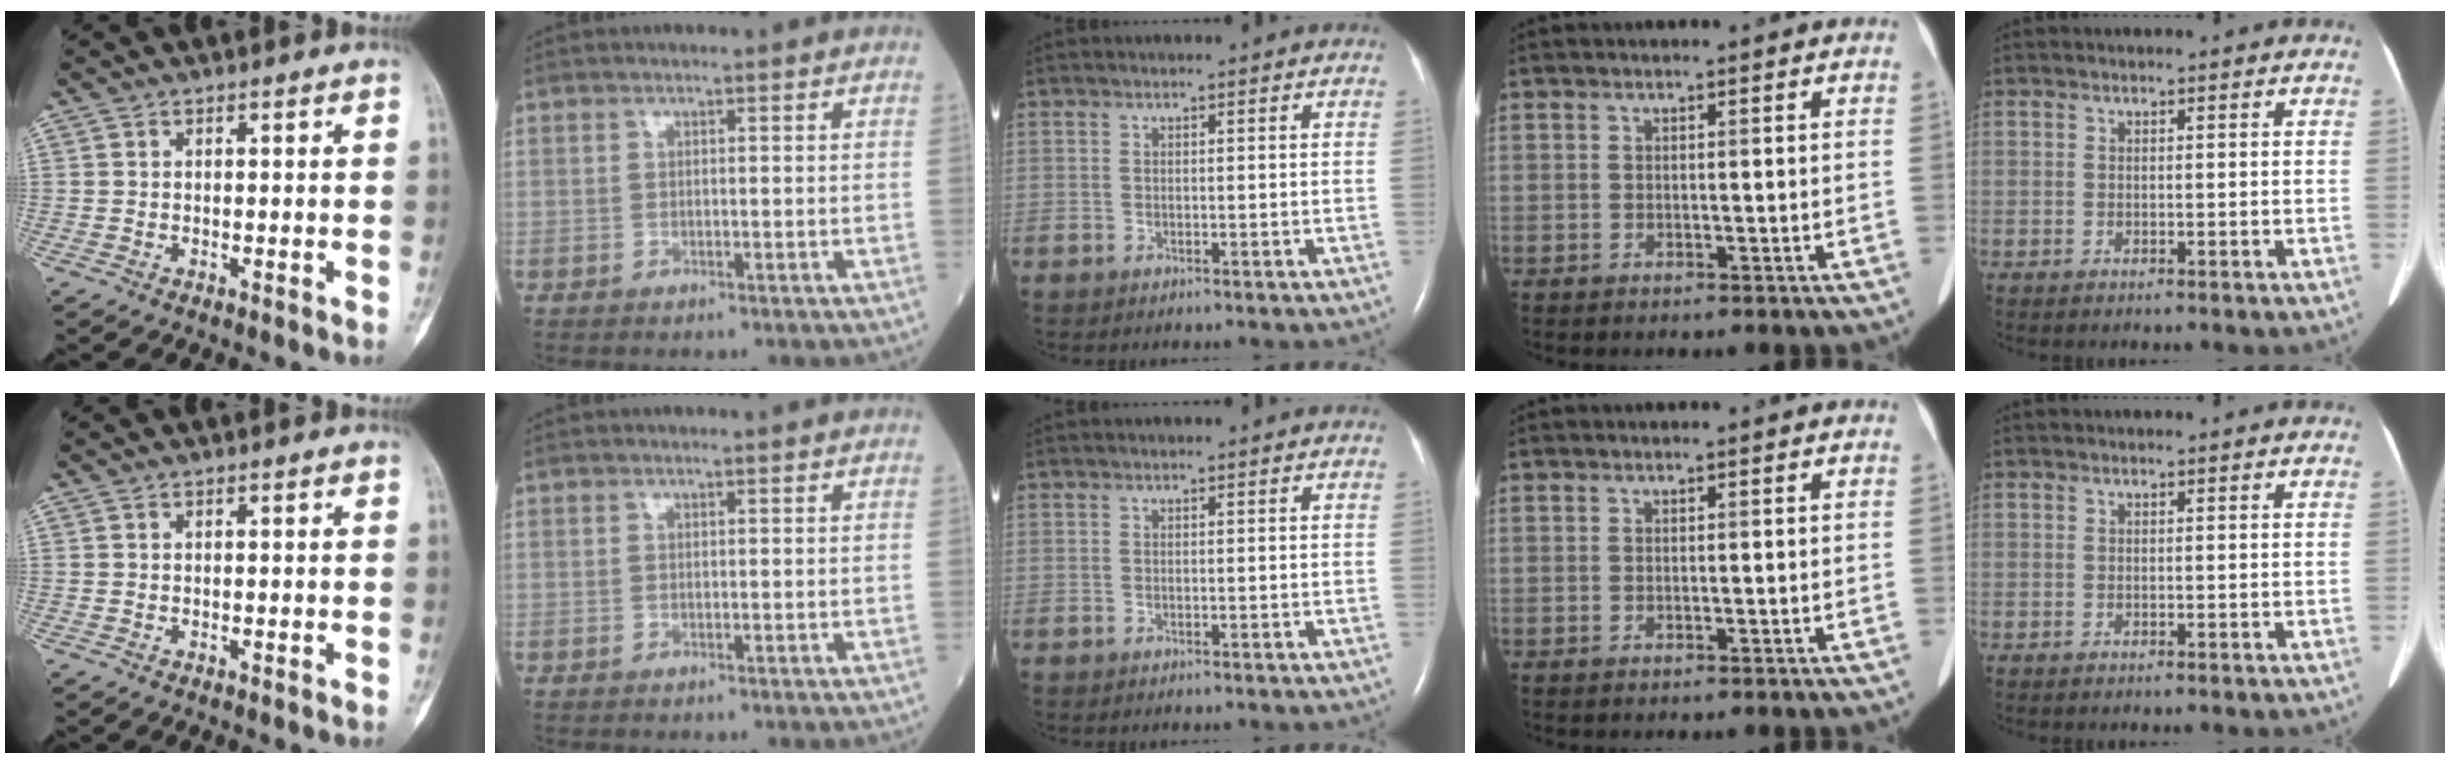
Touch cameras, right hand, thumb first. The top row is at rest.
{}